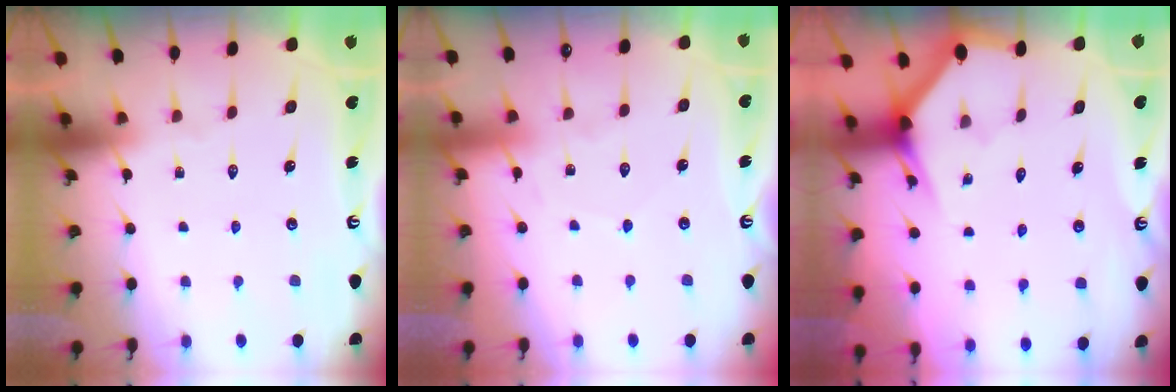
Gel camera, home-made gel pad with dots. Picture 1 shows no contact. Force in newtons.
{"total": 3.6, "press": 3.6, "slide": 0.5}
{"total": 2.9, "press": 2.9, "slide": 0.1}